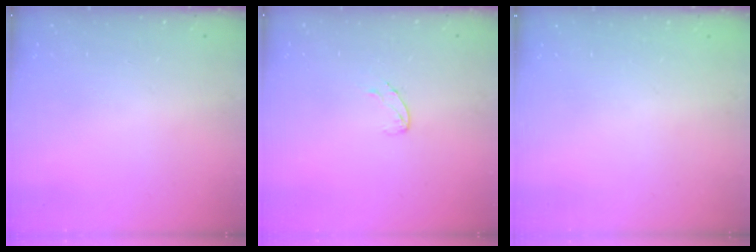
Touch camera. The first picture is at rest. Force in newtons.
{"total": 5.3, "press": 5.3, "slide": 0.6}
{"total": 0.0}